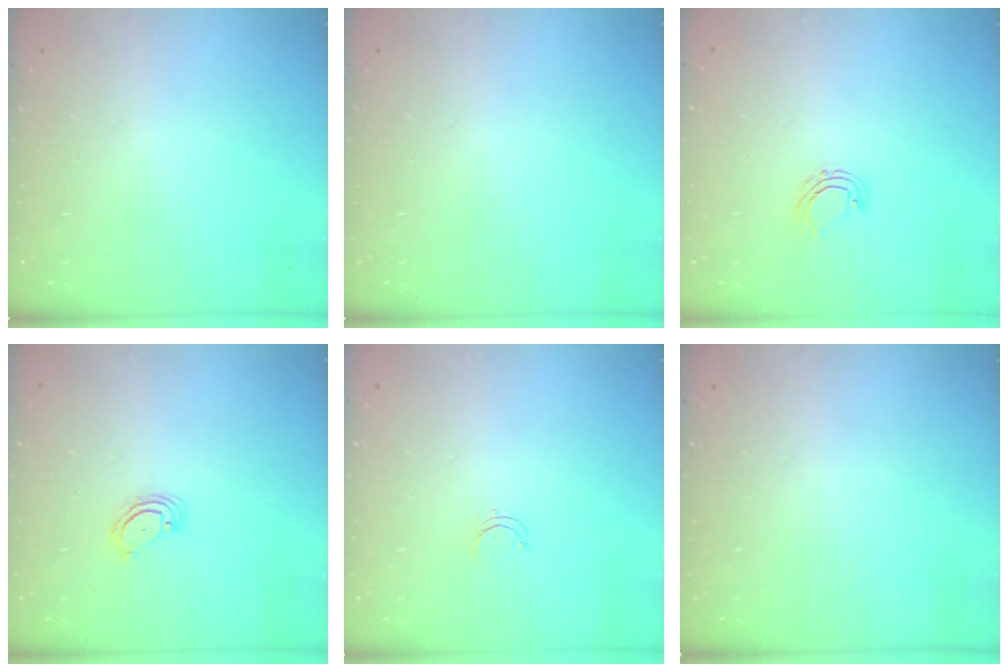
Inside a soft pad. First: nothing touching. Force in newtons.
{"total": 0.0}
{"total": 5.0, "press": 4.9, "slide": 1.0}
{"total": 3.8, "press": 3.8, "slide": 0.3}
{"total": 2.8, "press": 2.8, "slide": 0.2}
{"total": 0.0}